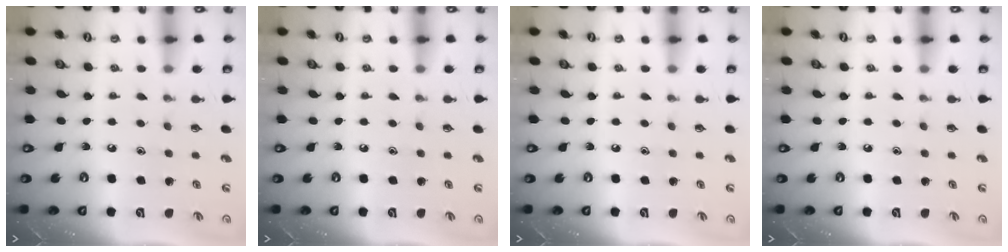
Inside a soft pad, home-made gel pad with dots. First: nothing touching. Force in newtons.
{"total": 0.0}
{"total": 0.0}
{"total": 0.0}